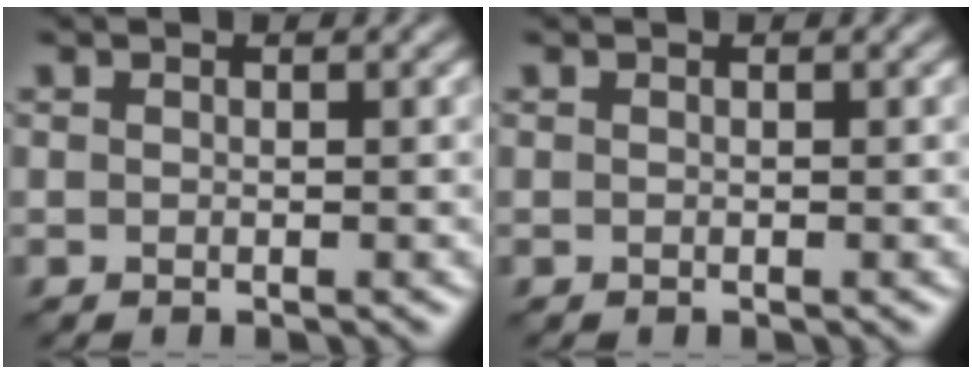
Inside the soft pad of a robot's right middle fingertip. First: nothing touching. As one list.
[{"total": 0.0}]